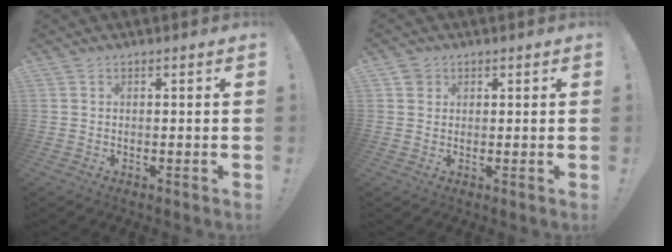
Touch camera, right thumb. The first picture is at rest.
{"total": 2.3, "force": [1.3, 1.9, 0.3], "torque": [0.005, -0.005, 0.022]}